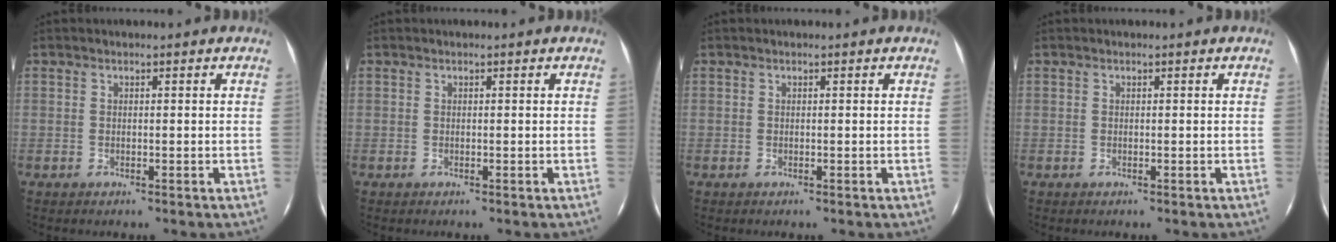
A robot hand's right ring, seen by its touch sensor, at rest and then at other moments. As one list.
[{"total": 0.0}, {"total": 0.0}, {"total": 0.0}]